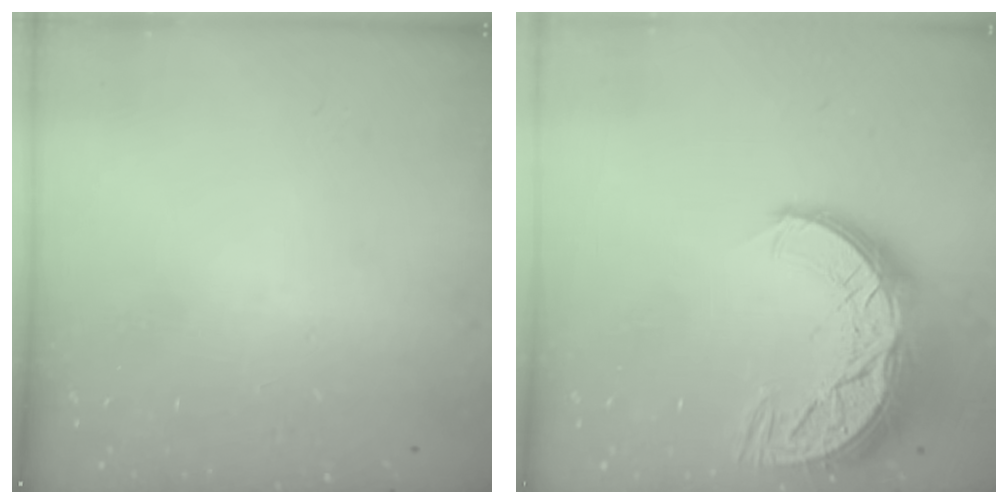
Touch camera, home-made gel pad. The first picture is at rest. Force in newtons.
{"total": 16.4, "press": 16.4, "slide": 0.9}